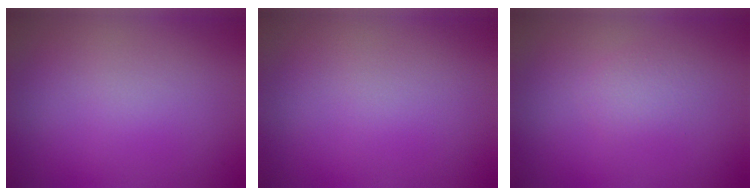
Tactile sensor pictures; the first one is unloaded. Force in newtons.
{"total": 0.0}
{"total": 1.2, "press": 1.2, "slide": 0.0}